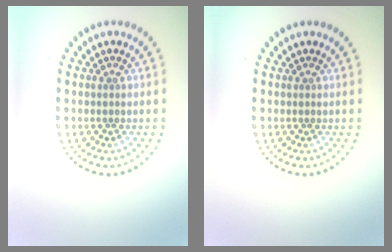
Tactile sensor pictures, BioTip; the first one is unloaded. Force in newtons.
{"total": 0.0}